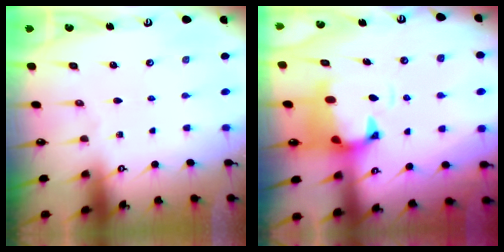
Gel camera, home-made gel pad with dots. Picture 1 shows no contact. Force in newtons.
{"total": 1.7, "press": 1.2, "slide": 1.2}